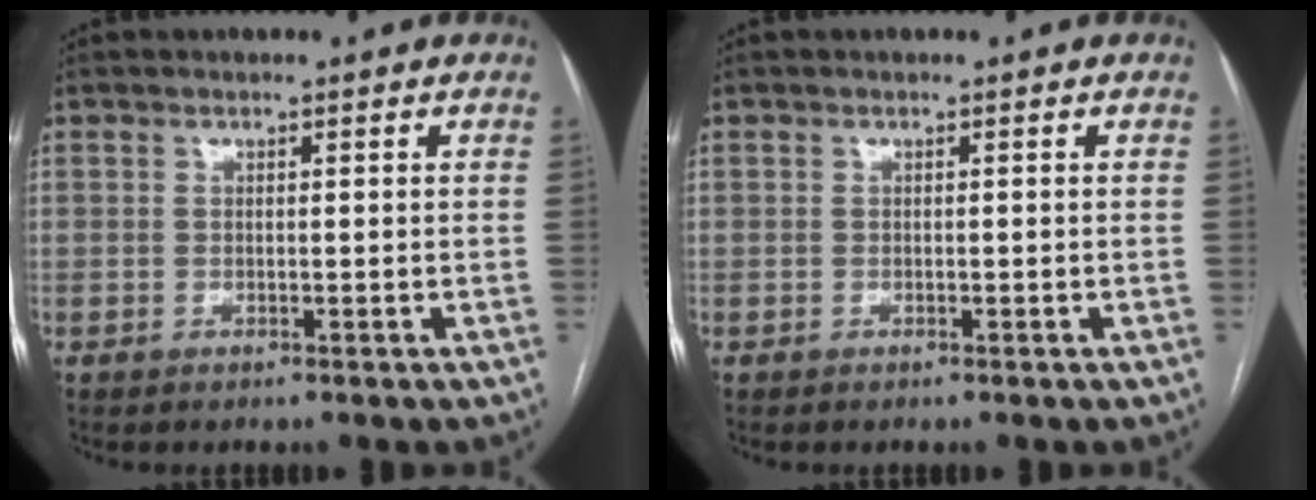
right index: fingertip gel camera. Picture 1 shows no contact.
{"total": 0.0}